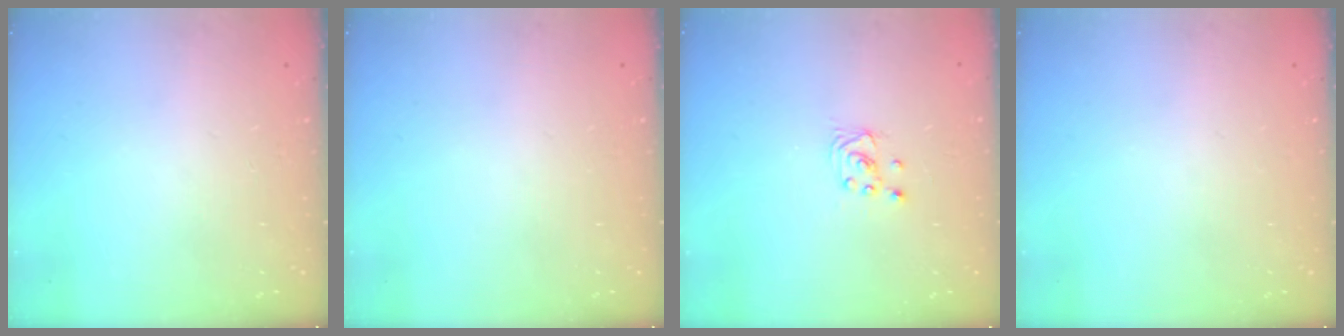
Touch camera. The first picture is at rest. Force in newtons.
{"total": 0.0}
{"total": 1.6, "press": 1.6, "slide": 0.0}
{"total": 0.0}